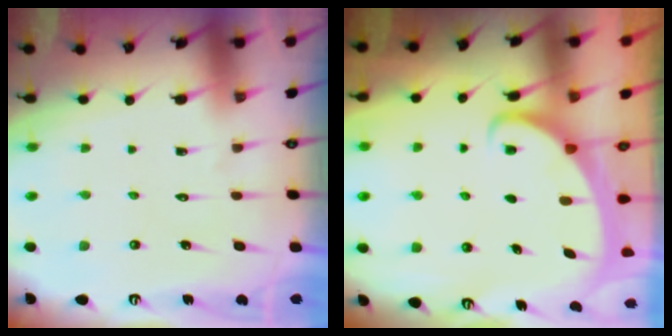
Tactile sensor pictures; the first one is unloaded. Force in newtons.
{"total": 2.2, "press": 2.2, "slide": 0.3}